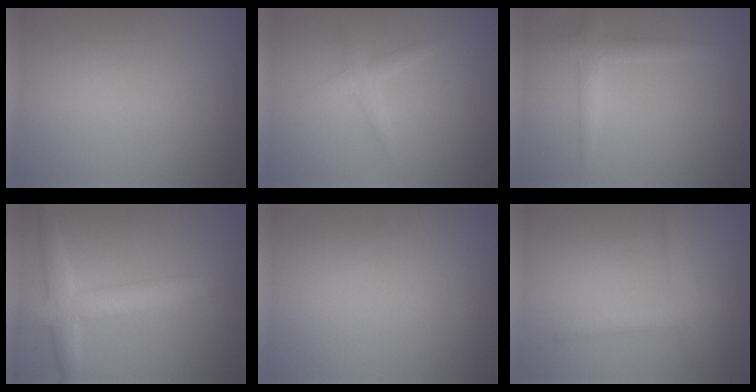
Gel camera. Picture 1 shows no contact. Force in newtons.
{"total": 1.6, "press": 1.6, "slide": 0.0}
{"total": 2.3, "press": 2.3, "slide": 0.1}
{"total": 4.3, "press": 4.3, "slide": 0.2}
{"total": 0.0}
{"total": 2.0, "press": 2.0, "slide": 0.1}